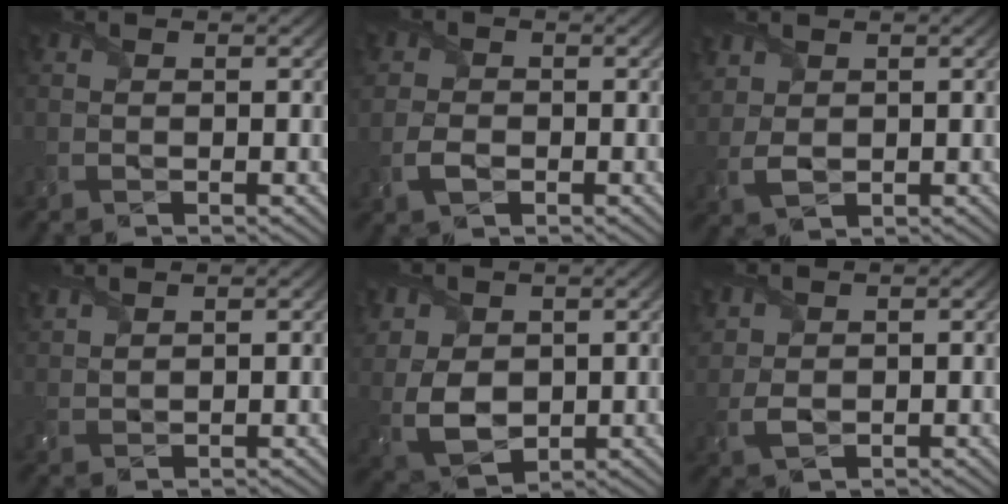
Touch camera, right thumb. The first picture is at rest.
{"total": 3.6, "force": [-1.0, 2.7, 2.1], "torque": [-0.053, -0.008, -0.026]}
{"total": 3.3, "force": [1.5, 2.4, 1.6], "torque": [-0.055, -0.003, 0.036]}
{"total": 2.7, "force": [2.4, 0.5, 1.2], "torque": [-0.032, 0.007, 0.050]}
{"total": 8.2, "force": [1.6, 6.2, 5.2], "torque": [-0.159, -0.005, 0.033]}
{"total": 2.8, "force": [1.4, 2.0, 1.4], "torque": [-0.046, -0.002, 0.032]}